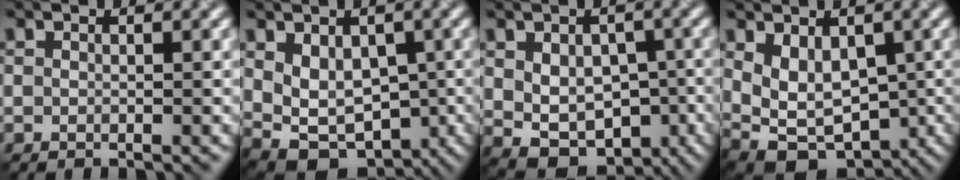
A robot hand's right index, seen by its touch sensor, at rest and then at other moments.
{"total": 4.6, "force": [0.5, 3.5, 3.0], "torque": [-0.063, -0.011, 0.021]}
{"total": 6.1, "force": [-0.5, 4.4, 4.1], "torque": [-0.067, -0.011, 0.013]}
{"total": 4.6, "force": [0.1, 3.2, 3.2], "torque": [-0.071, -0.010, 0.013]}